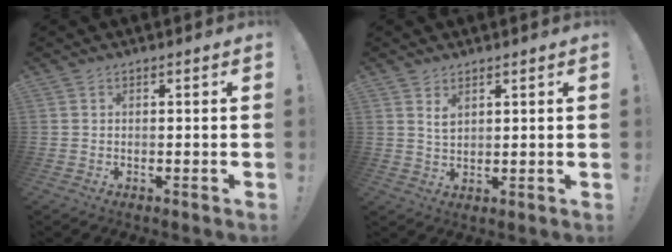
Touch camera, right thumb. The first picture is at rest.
{"total": 3.1, "force": [1.9, 1.6, 1.8], "torque": [-0.017, -0.014, 0.031]}